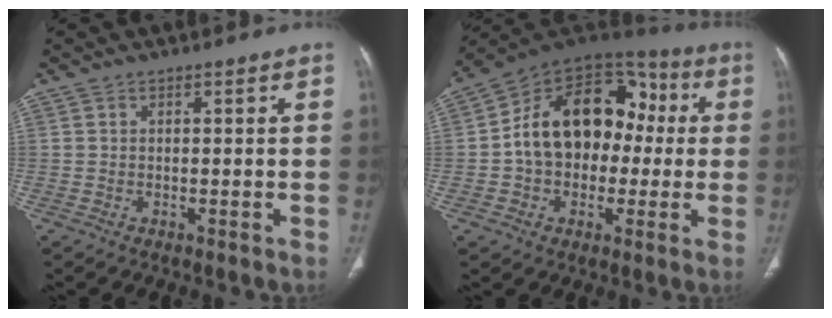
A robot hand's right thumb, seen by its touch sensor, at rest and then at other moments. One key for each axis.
{"total": 20.5, "fx": 0.3, "fy": 14.9, "fz": 14.1, "tx": -0.188, "ty": 0.053, "tz": -0.001}